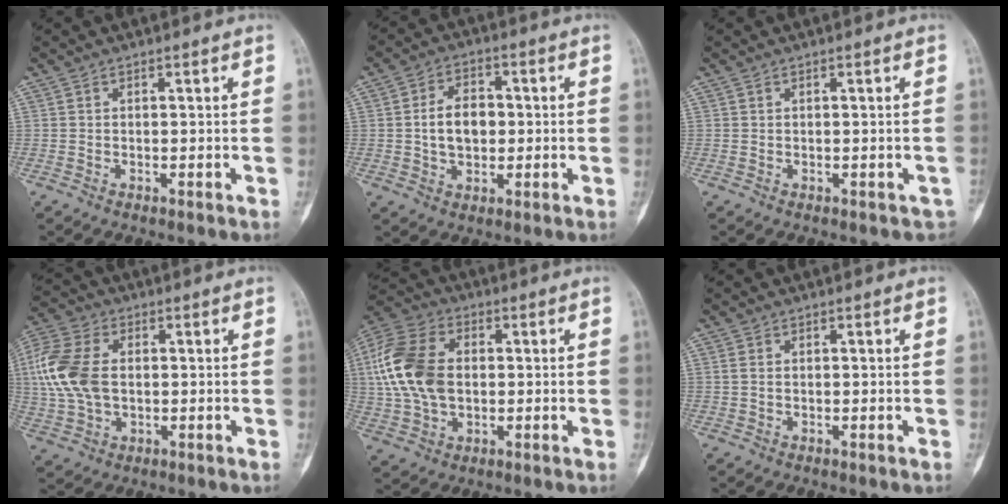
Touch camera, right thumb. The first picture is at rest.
{"total": 8.3, "force": [0.1, 5.7, 6.0], "torque": [-0.085, 0.014, 0.001]}
{"total": 0.8, "force": [-0.2, 0.7, 0.4], "torque": [0.002, 0.008, 0.002]}
{"total": 14.4, "force": [1.1, 9.4, 10.9], "torque": [-0.242, 0.011, 0.022]}
{"total": 16.6, "force": [1.2, 11.0, 12.3], "torque": [-0.248, 0.015, 0.022]}
{"total": 1.1, "force": [0.2, 0.7, 0.8], "torque": [-0.021, 0.001, 0.005]}